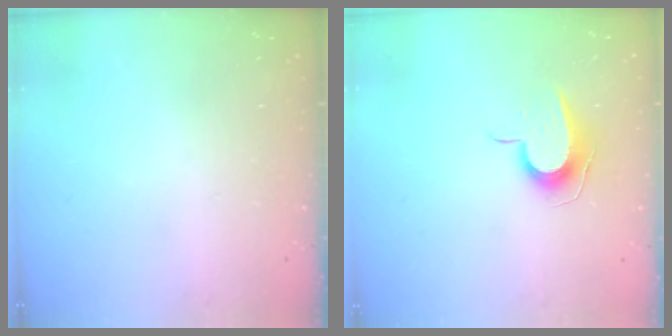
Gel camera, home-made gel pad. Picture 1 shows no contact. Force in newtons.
{"total": 8.8, "press": 8.7, "slide": 0.8}